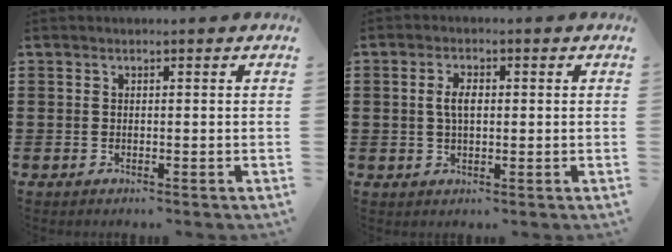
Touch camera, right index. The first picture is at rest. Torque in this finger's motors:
{"motor_torque": [0.13, -0.03, 0.08, 0.05]}